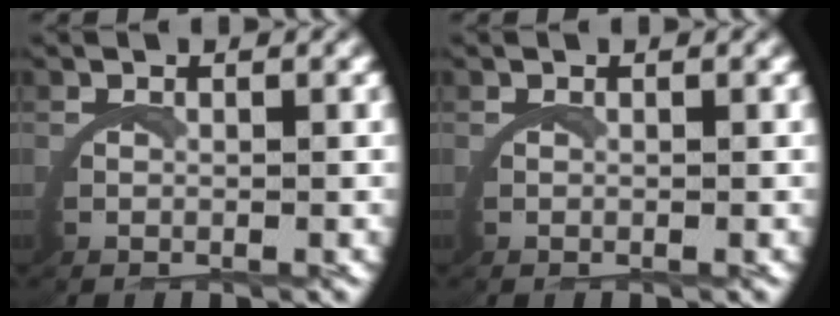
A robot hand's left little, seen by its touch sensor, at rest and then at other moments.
{"total": 0.0}